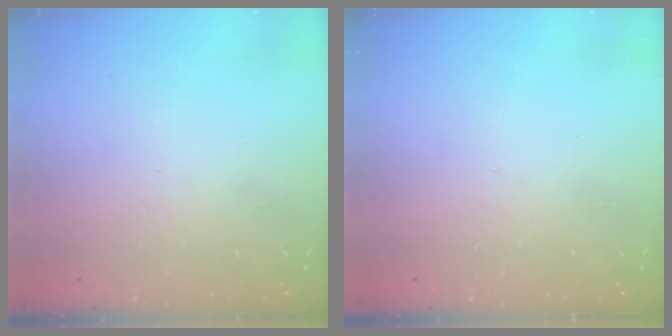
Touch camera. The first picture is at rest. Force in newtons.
{"total": 0.0}